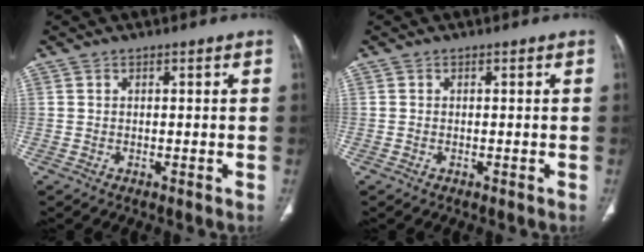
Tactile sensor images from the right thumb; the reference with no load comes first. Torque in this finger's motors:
{"motor_torque": [-0.26, 0.04, -0.18, -0.62, -0.05]}